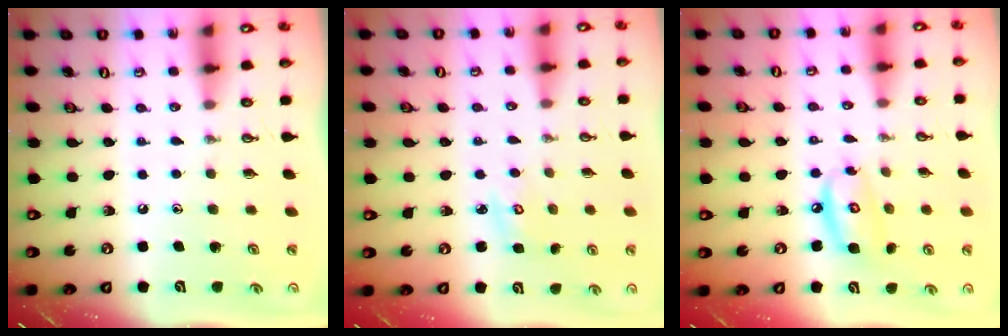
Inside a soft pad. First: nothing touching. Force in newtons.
{"total": 3.1, "press": 3.1, "slide": 0.3}
{"total": 8.1, "press": 8.1, "slide": 0.6}